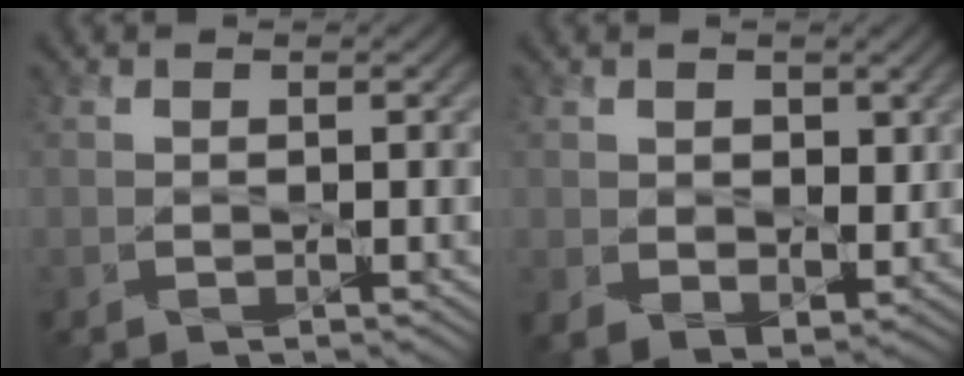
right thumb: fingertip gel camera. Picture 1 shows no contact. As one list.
[{"total": 4.2, "force": [1.2, 3.3, 2.4], "torque": [-0.065, -0.017, 0.027]}]